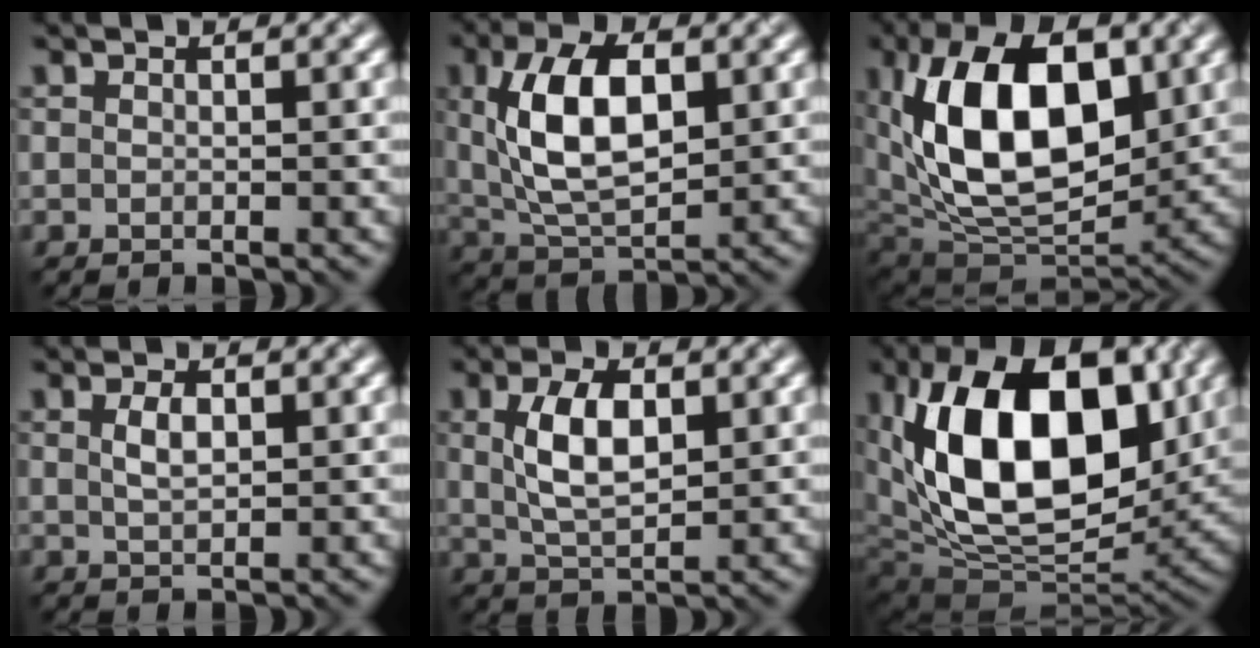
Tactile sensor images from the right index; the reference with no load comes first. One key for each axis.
{"total": 9.0, "fx": 1.8, "fy": 4.6, "fz": 7.5, "tx": -0.142, "ty": 0.007, "tz": 0.030}
{"total": 13.5, "fx": 2.9, "fy": 7.8, "fz": 10.7, "tx": -0.161, "ty": -0.001, "tz": 0.045}
{"total": 1.9, "fx": 0.6, "fy": 0.9, "fz": 1.5, "tx": -0.035, "ty": 0.001, "tz": 0.014}
{"total": 5.1, "fx": 1.2, "fy": 2.4, "fz": 4.3, "tx": -0.090, "ty": 0.004, "tz": 0.024}
{"total": 15.5, "fx": 3.8, "fy": 9.0, "fz": 12.0, "tx": -0.181, "ty": -0.004, "tz": 0.063}